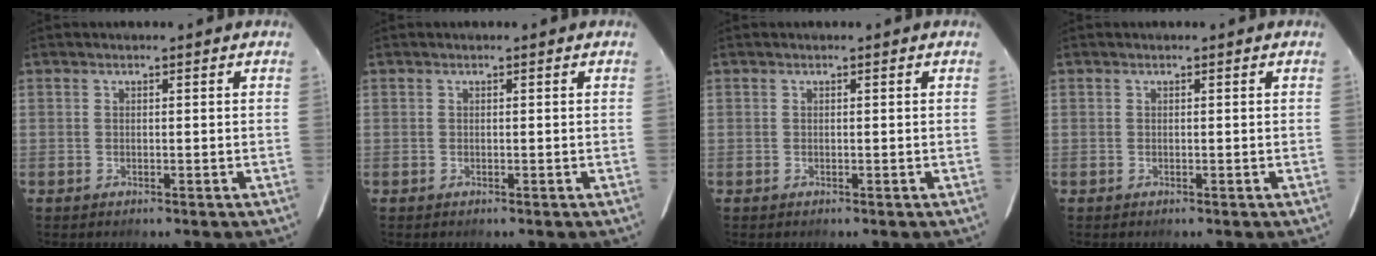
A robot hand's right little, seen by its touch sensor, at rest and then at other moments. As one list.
[{"total": 0.0}, {"total": 0.0}, {"total": 0.0}]